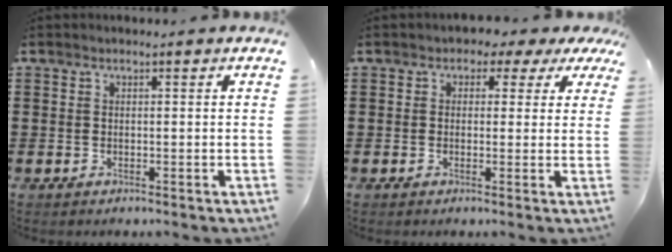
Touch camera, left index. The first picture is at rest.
{"total": 1.9, "force": [0.2, 1.7, 0.9], "torque": [-0.018, 0.007, -0.002]}